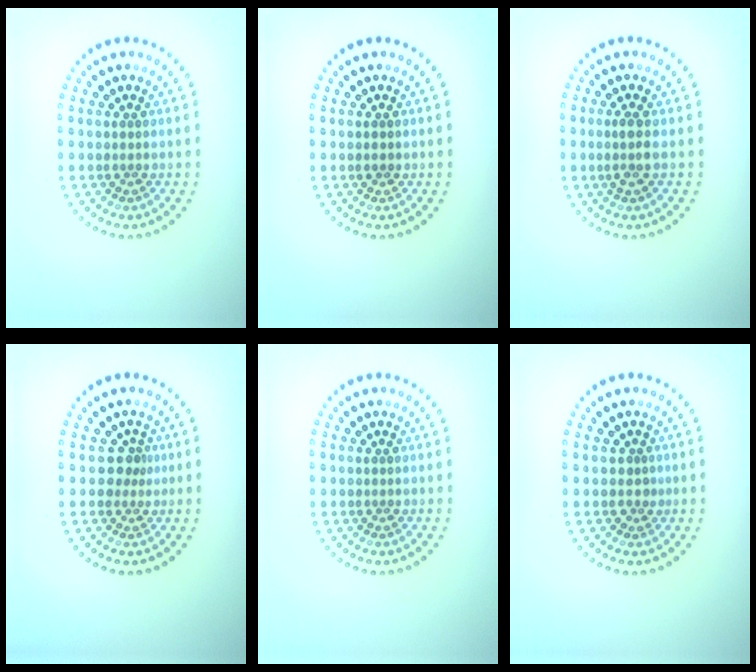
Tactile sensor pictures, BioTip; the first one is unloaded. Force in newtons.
{"total": 0.7, "press": 0.7, "slide": 0.1}
{"total": 1.5, "press": 1.2, "slide": 0.9}
{"total": 1.7, "press": 1.2, "slide": 1.2}
{"total": 0.0}
{"total": 1.0, "press": 0.7, "slide": 0.7}